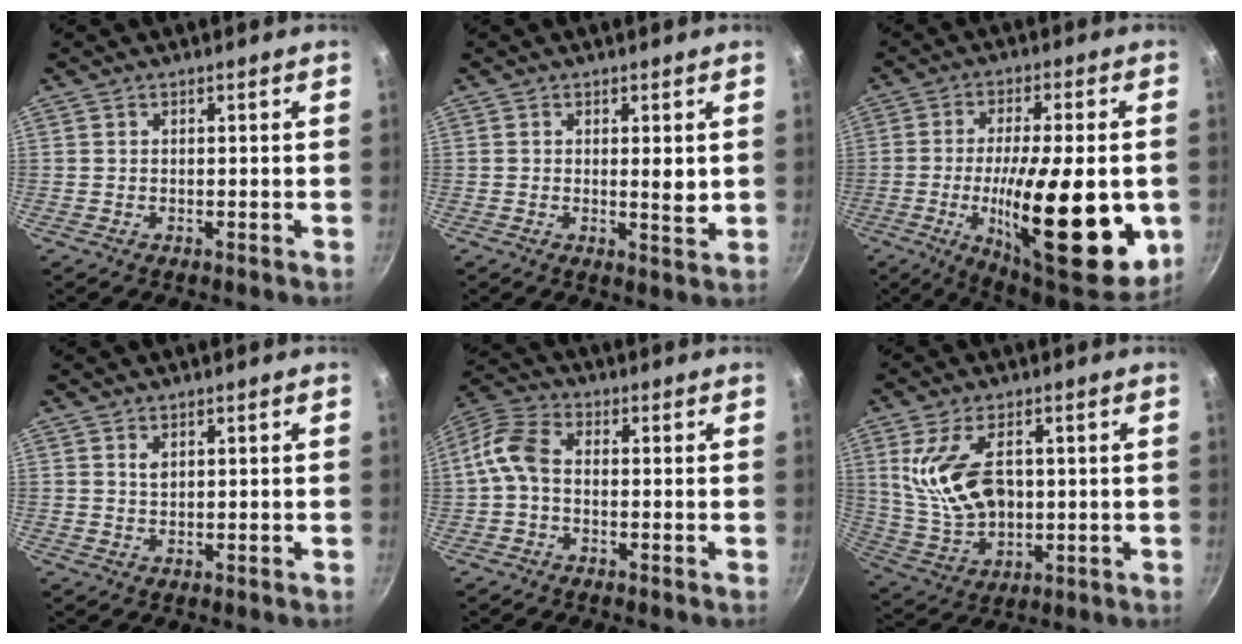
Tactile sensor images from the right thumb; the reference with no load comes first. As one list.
[{"total": 3.2, "force": [0.5, 0.9, 3.0], "torque": [-0.049, -0.010, 0.008]}, {"total": 25.5, "force": [-5.0, 8.0, 23.7], "torque": [-0.335, -0.003, -0.069]}, {"total": 1.3, "force": [0.6, 0.7, 0.9], "torque": [-0.015, -0.001, 0.013]}, {"total": 6.8, "force": [-1.1, 4.4, 5.1], "torque": [-0.110, 0.031, -0.038]}, {"total": 13.6, "force": [2.1, 8.1, 10.8], "torque": [-0.187, -0.011, 0.056]}]